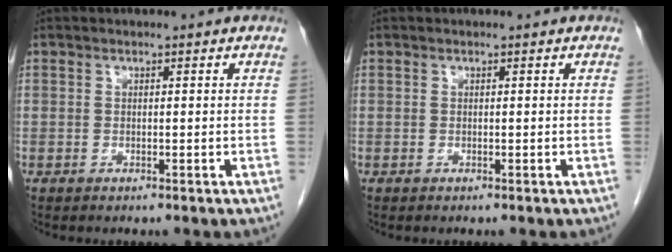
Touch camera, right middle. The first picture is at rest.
{"total": 0.0}